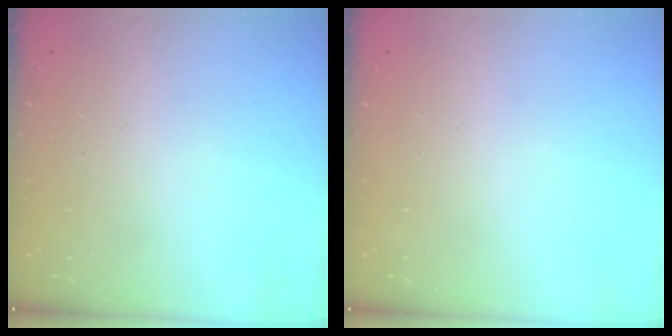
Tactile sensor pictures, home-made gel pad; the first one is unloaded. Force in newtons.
{"total": 0.0}